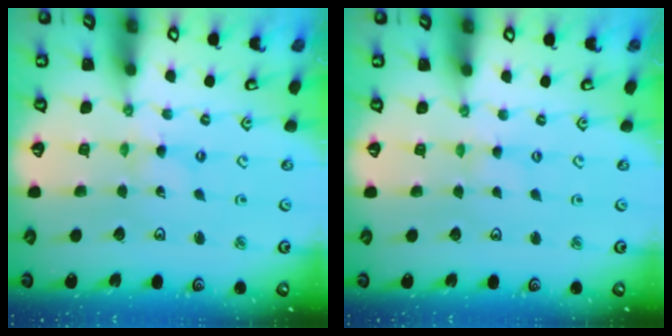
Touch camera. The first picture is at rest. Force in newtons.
{"total": 0.0}